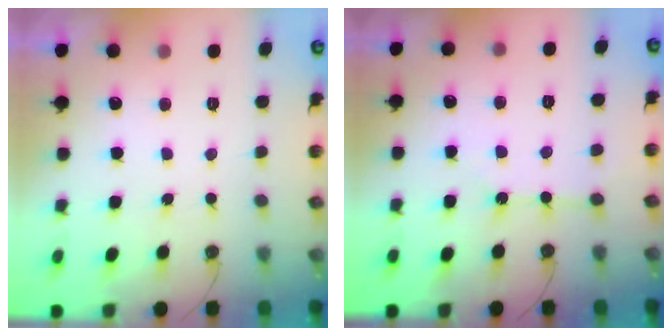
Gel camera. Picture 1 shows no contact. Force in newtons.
{"total": 2.3, "press": 2.3, "slide": 0.4}